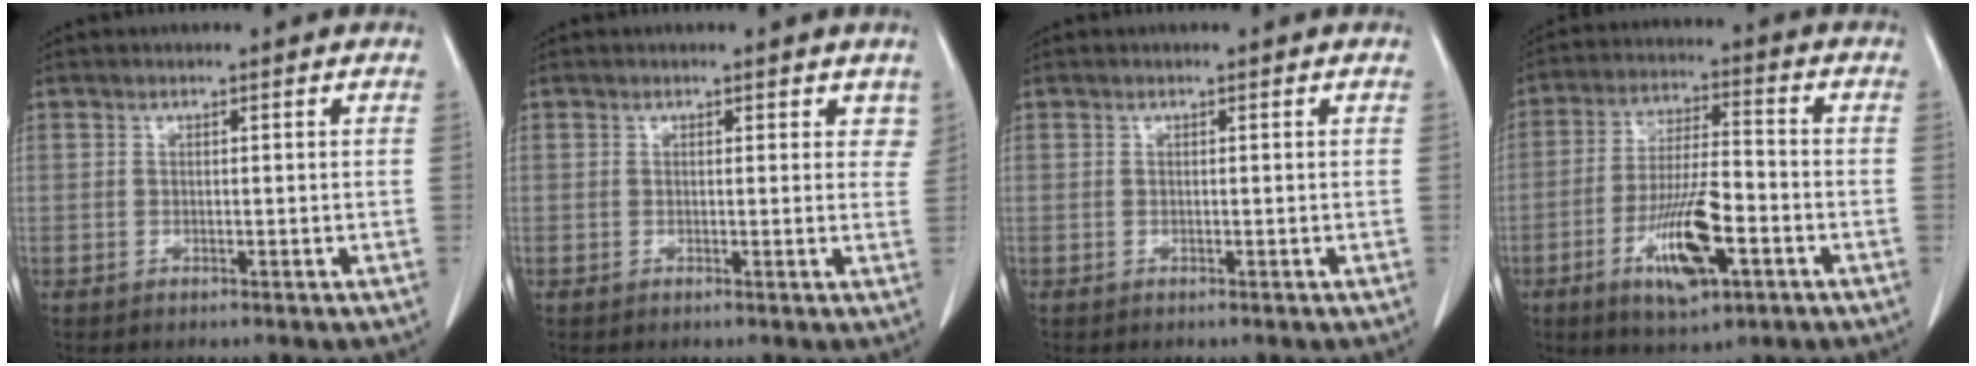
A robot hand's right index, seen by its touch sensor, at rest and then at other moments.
{"total": 2.4, "force": [1.8, 1.5, 0.8], "torque": [0.014, -0.001, 0.009]}
{"total": 0.0}
{"total": 12.0, "force": [-4.8, 3.0, 10.6], "torque": [-0.201, -0.007, -0.080]}